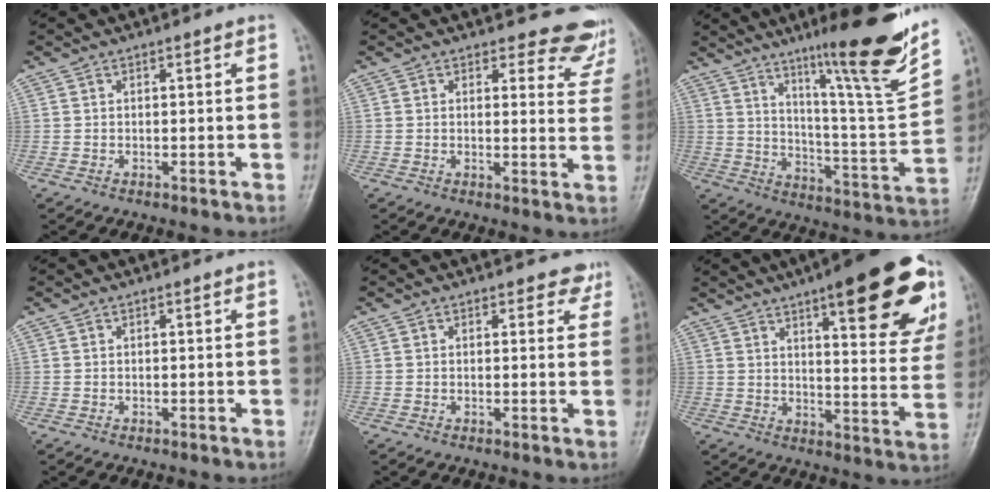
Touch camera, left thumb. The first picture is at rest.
{"total": 8.7, "force": [8.1, 3.1, 0.1], "torque": [0.047, -0.067, 0.060]}
{"total": 20.7, "force": [13.2, 1.9, 15.8], "torque": [-0.199, -0.074, 0.211]}
{"total": 0.0}
{"total": 2.7, "force": [2.1, 1.7, 0.6], "torque": [0.022, -0.011, 0.011]}
{"total": 22.8, "force": [12.1, 6.6, 18.1], "torque": [-0.202, -0.036, 0.163]}